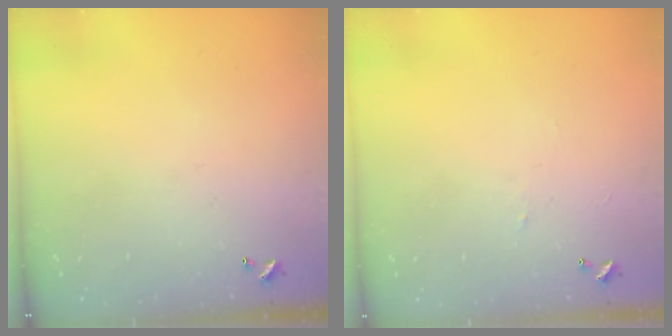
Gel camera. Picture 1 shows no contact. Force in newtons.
{"total": 0.8, "press": 0.7, "slide": 0.3}